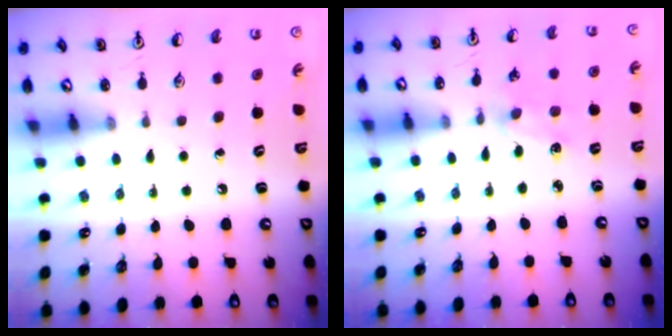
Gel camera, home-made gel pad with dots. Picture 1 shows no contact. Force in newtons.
{"total": 2.3, "press": 2.3, "slide": 0.3}